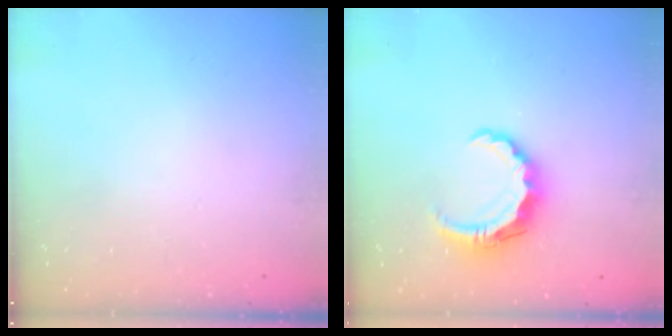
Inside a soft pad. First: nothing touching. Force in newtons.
{"total": 8.1, "press": 8.0, "slide": 1.1}